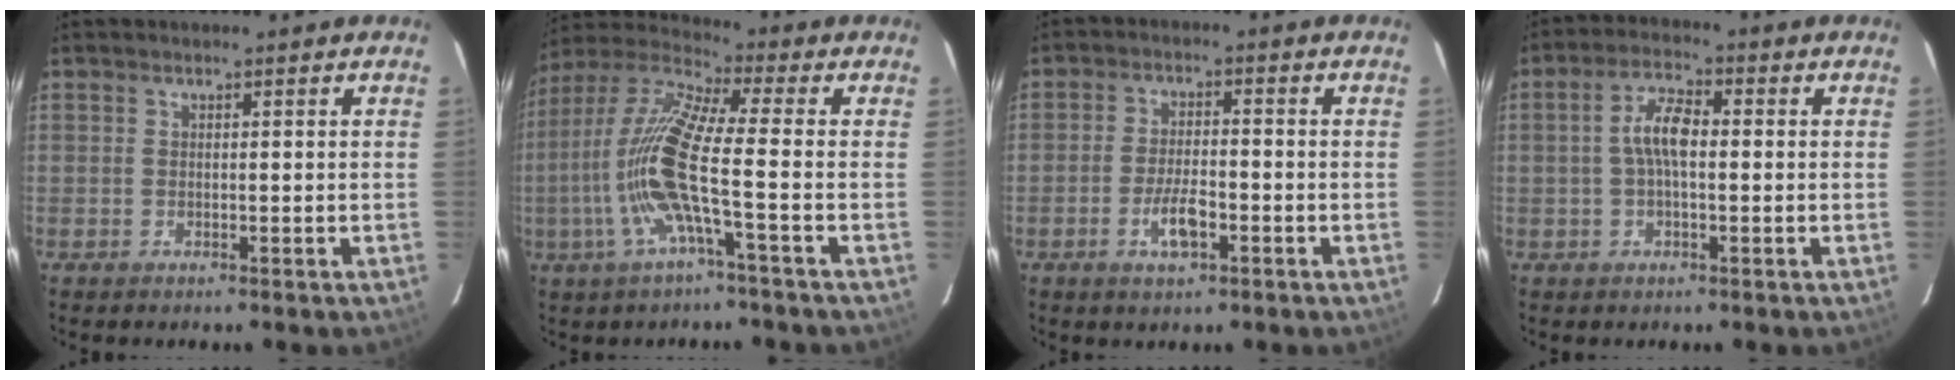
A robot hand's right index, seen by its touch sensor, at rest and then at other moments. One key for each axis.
{"total": 13.7, "fx": -3.2, "fy": 0.7, "fz": 13.3, "tx": -0.270, "ty": 0.000, "tz": -0.066}
{"total": 5.8, "fx": -2.6, "fy": 2.0, "fz": 4.8, "tx": -0.099, "ty": -0.002, "tz": -0.046}
{"total": 5.7, "fx": -0.1, "fy": 2.2, "fz": 5.3, "tx": -0.106, "ty": 0.015, "tz": -0.004}